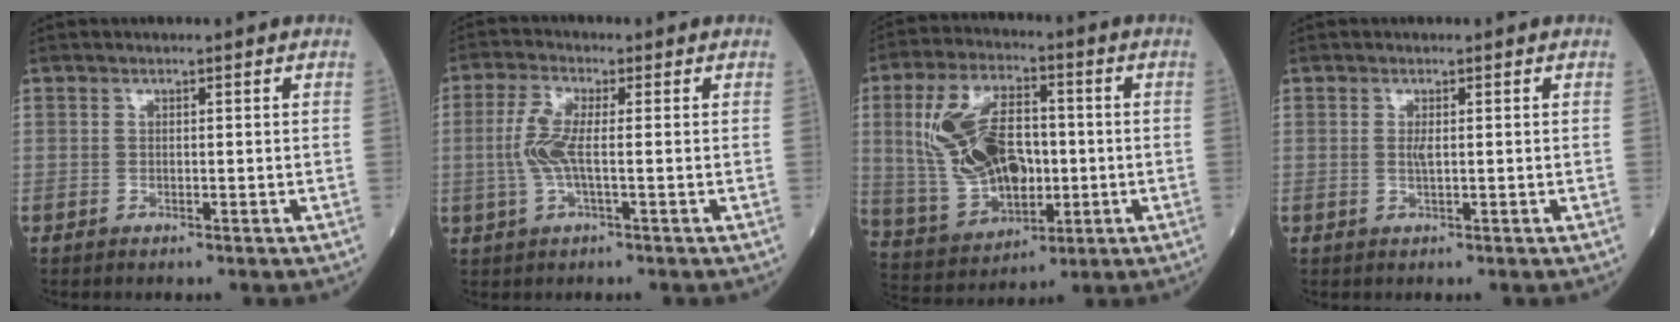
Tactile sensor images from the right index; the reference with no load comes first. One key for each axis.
{"total": 5.0, "fx": -0.3, "fy": 1.0, "fz": 4.9, "tx": -0.125, "ty": 0.002, "tz": -0.010}
{"total": 15.0, "fx": 0.7, "fy": 8.2, "fz": 12.5, "tx": -0.265, "ty": 0.018, "tz": 0.023}
{"total": 0.9, "fx": 0.1, "fy": 0.1, "fz": 0.9, "tx": -0.023, "ty": -0.003, "tz": 0.000}